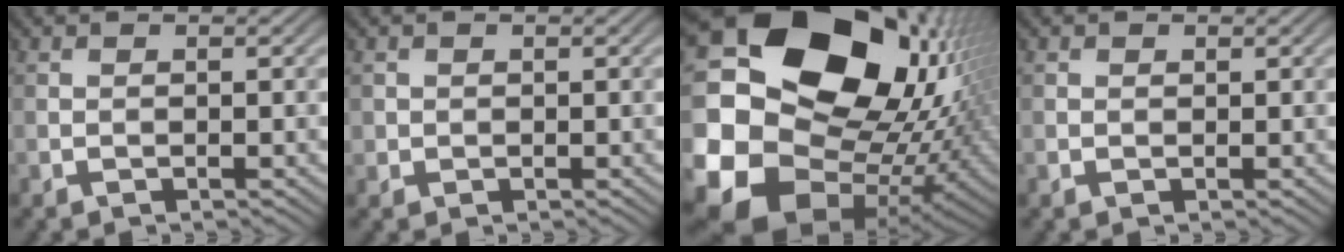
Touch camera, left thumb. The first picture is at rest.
{"total": 1.1, "force": [0.2, 1.1, 0.1], "torque": [-0.001, -0.006, 0.003]}
{"total": 22.7, "force": [3.2, 18.5, 12.8], "torque": [-0.319, -0.031, 0.086]}
{"total": 0.6, "force": [0.3, 0.5, 0.1], "torque": [0.000, -0.004, 0.005]}